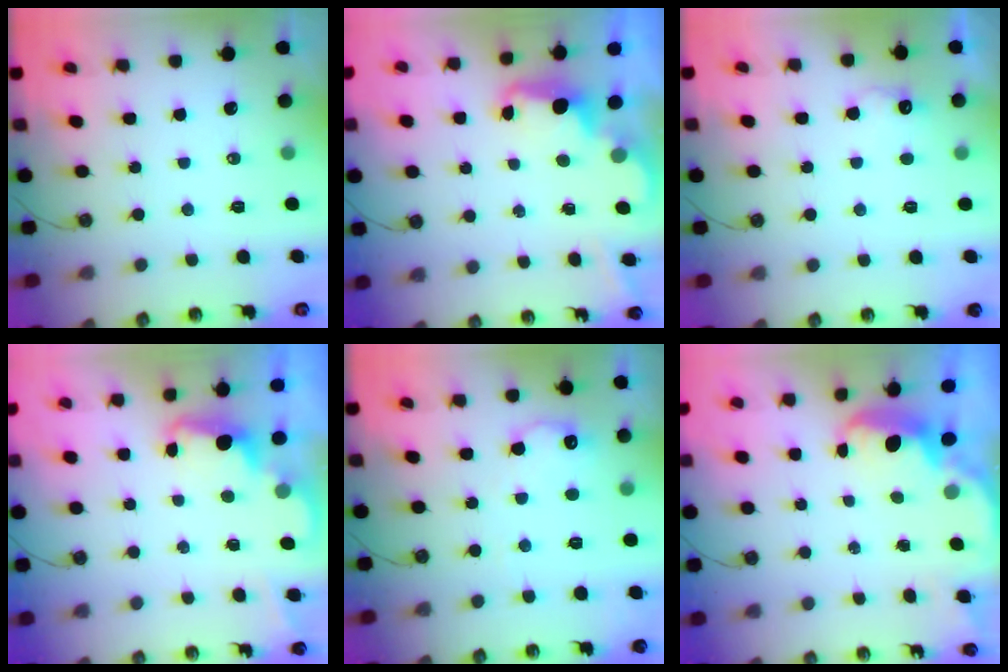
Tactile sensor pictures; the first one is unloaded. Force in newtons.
{"total": 2.5, "press": 2.5, "slide": 0.5}
{"total": 5.9, "press": 5.8, "slide": 1.3}
{"total": 2.5, "press": 2.5, "slide": 0.5}
{"total": 8.2, "press": 8.2, "slide": 0.6}
{"total": 2.5, "press": 2.4, "slide": 0.6}